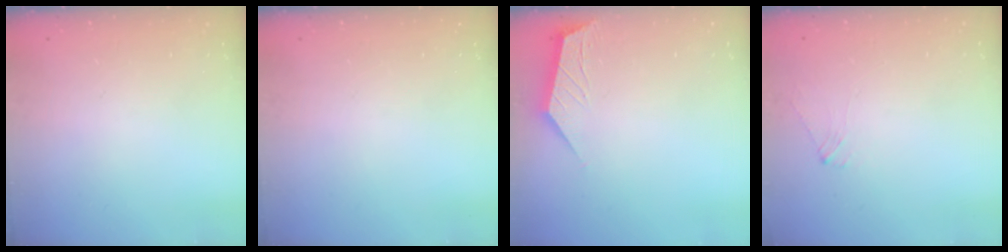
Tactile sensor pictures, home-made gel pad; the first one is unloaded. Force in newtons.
{"total": 0.0}
{"total": 2.0, "press": 2.0, "slide": 0.4}
{"total": 1.7, "press": 1.6, "slide": 0.5}